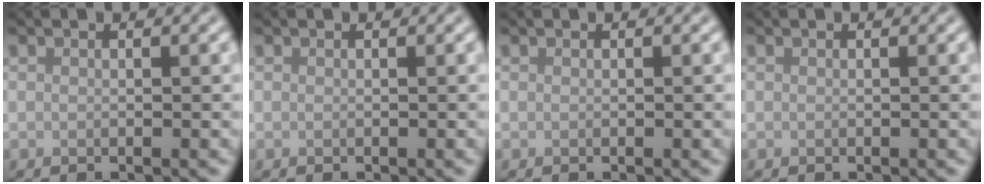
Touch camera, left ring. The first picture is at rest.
{"total": 0.0}
{"total": 0.0}
{"total": 0.0}